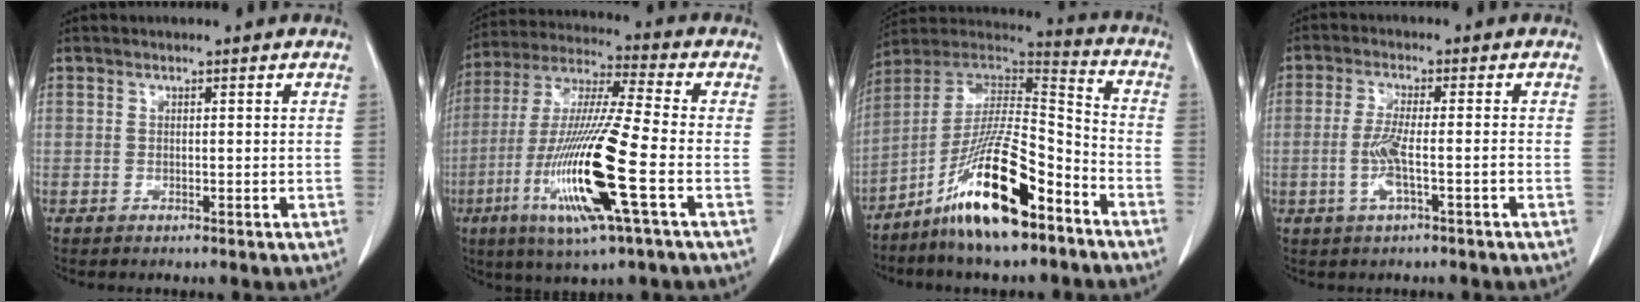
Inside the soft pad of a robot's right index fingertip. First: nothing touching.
{"total": 18.1, "force": [-5.7, 0.3, 17.2], "torque": [-0.359, -0.024, -0.112]}
{"total": 17.6, "force": [-10.7, 3.1, 13.6], "torque": [-0.269, -0.002, -0.193]}
{"total": 4.8, "force": [-1.5, 0.3, 4.5], "torque": [-0.095, -0.004, -0.030]}